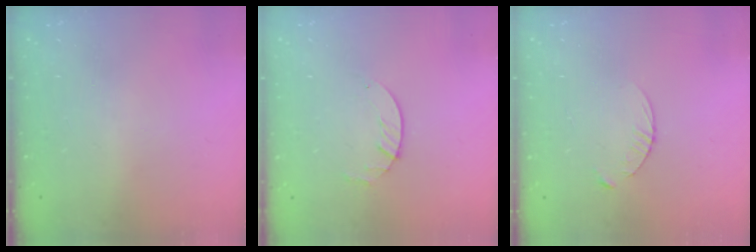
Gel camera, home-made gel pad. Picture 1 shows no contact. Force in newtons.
{"total": 2.9, "press": 2.9, "slide": 0.4}
{"total": 3.6, "press": 3.5, "slide": 0.4}